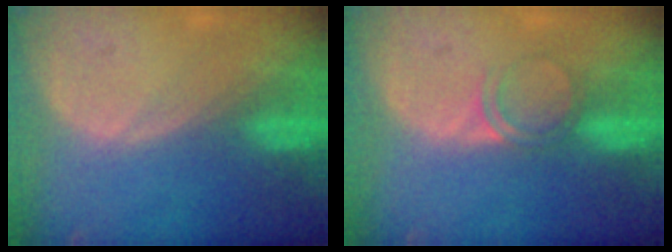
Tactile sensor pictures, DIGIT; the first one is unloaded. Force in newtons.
{"total": 2.9, "press": 2.6, "slide": 1.1}